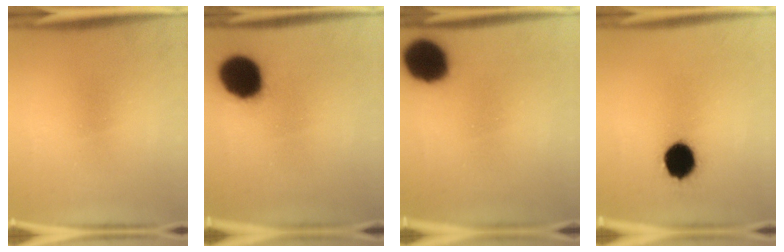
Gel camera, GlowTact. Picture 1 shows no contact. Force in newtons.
{"total": 17.5}
{"total": 15.2}
{"total": 12.3}